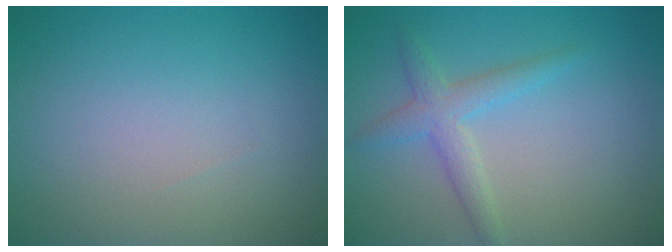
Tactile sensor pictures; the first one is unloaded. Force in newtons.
{"total": 2.6, "press": 2.6, "slide": 0.0}